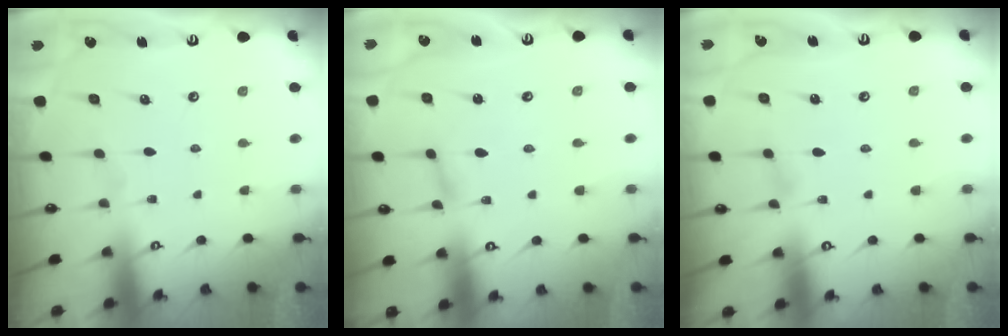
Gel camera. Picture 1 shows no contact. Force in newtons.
{"total": 1.6, "press": 1.6, "slide": 0.2}
{"total": 1.9, "press": 1.9, "slide": 0.2}